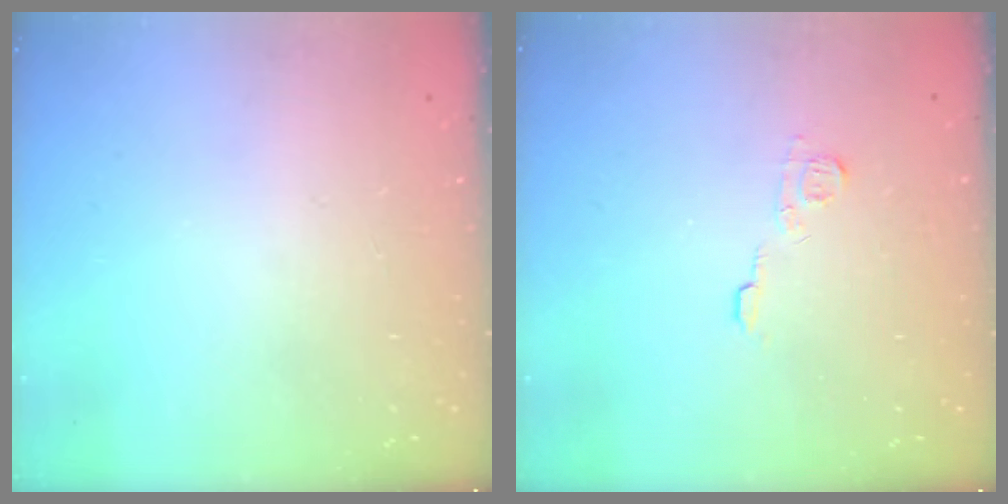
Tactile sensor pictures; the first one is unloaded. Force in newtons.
{"total": 6.0, "press": 6.0, "slide": 0.7}